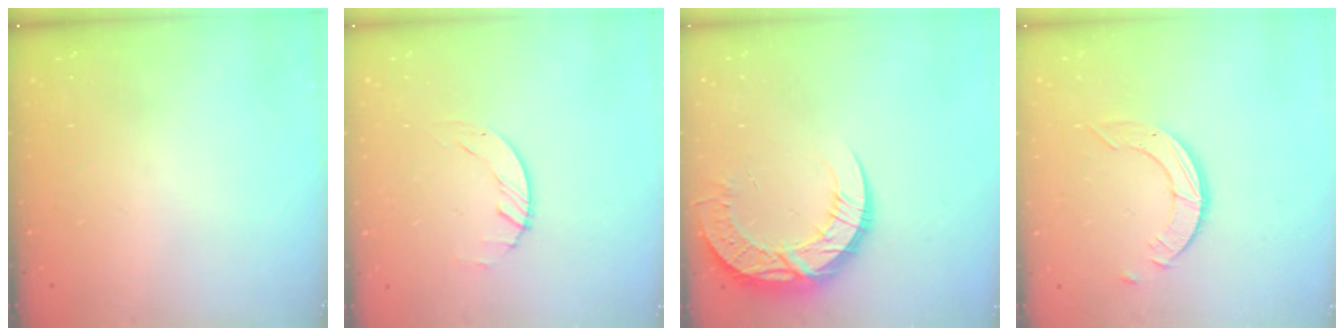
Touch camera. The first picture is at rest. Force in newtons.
{"total": 0.8, "press": 0.8, "slide": 0.2}
{"total": 13.2, "press": 13.2, "slide": 1.0}
{"total": 3.9, "press": 3.9, "slide": 0.3}